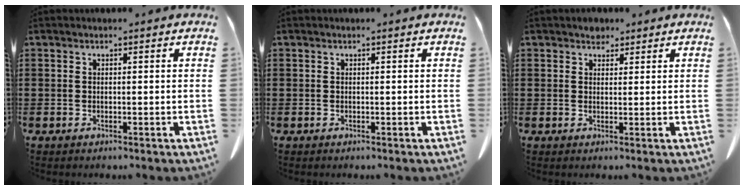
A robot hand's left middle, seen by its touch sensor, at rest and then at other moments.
{"total": 0.0}
{"total": 2.1, "force": [1.9, 1.0, 0.1], "torque": [-0.007, 0.006, 0.038]}